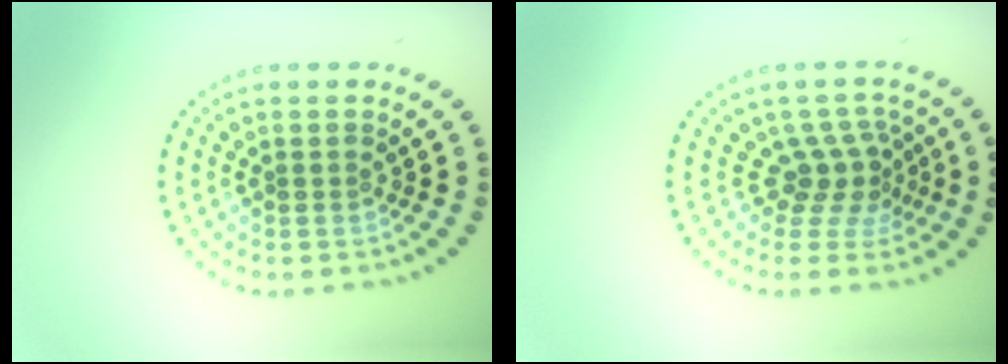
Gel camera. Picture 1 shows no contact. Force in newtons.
{"total": 2.9, "press": 1.9, "slide": 2.2}